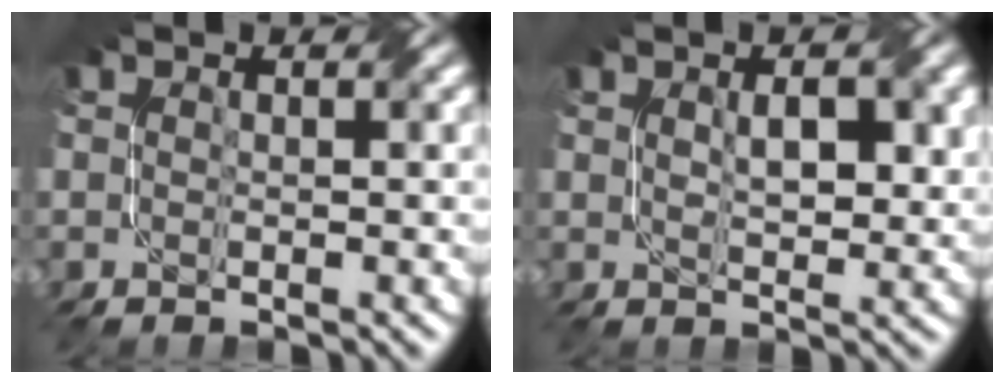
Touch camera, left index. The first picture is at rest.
{"total": 3.6, "force": [1.0, 1.5, 3.1], "torque": [-0.057, 0.001, 0.022]}